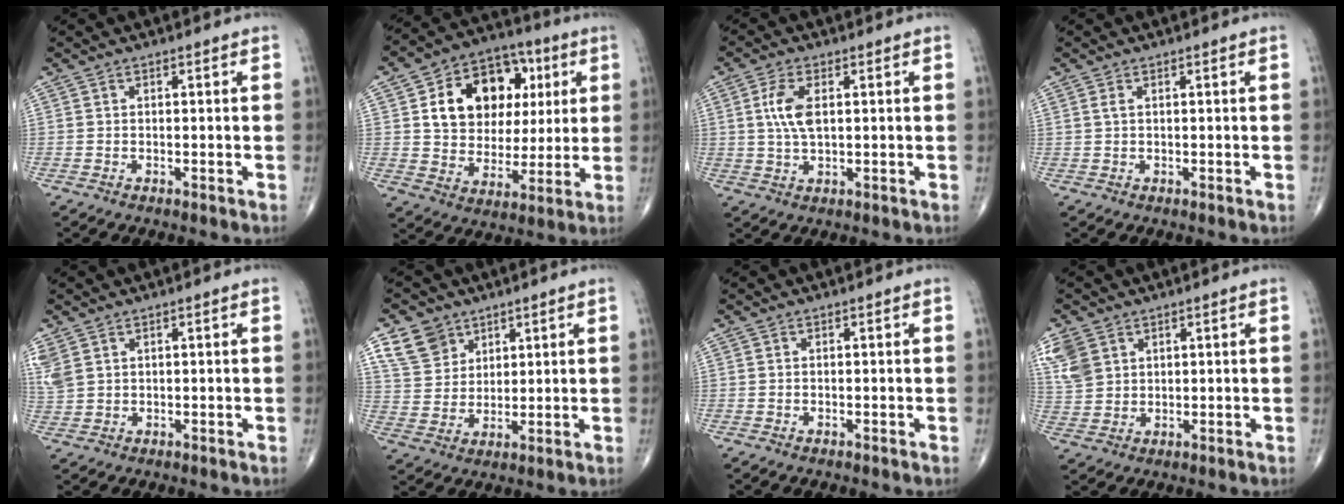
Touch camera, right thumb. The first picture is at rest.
{"total": 20.4, "force": [5.1, 15.0, 12.8], "torque": [-0.163, 0.009, 0.089]}
{"total": 5.9, "force": [1.2, 2.8, 5.1], "torque": [-0.110, -0.002, 0.022]}
{"total": 0.9, "force": [0.4, 0.3, 0.7], "torque": [-0.016, 0.008, 0.009]}
{"total": 4.4, "force": [2.3, 2.8, 2.5], "torque": [-0.069, 0.003, 0.059]}
{"total": 8.3, "force": [4.9, 6.1, 2.5], "torque": [-0.027, -0.023, 0.102]}
{"total": 0.0}
{"total": 6.8, "force": [3.4, 4.9, 3.3], "torque": [-0.063, -0.004, 0.080]}